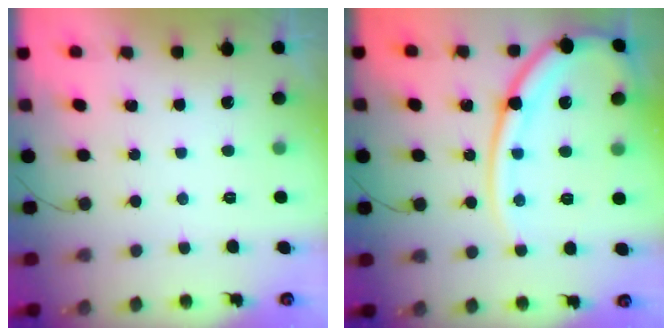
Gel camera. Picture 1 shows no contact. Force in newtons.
{"total": 17.1, "press": 17.0, "slide": 1.7}